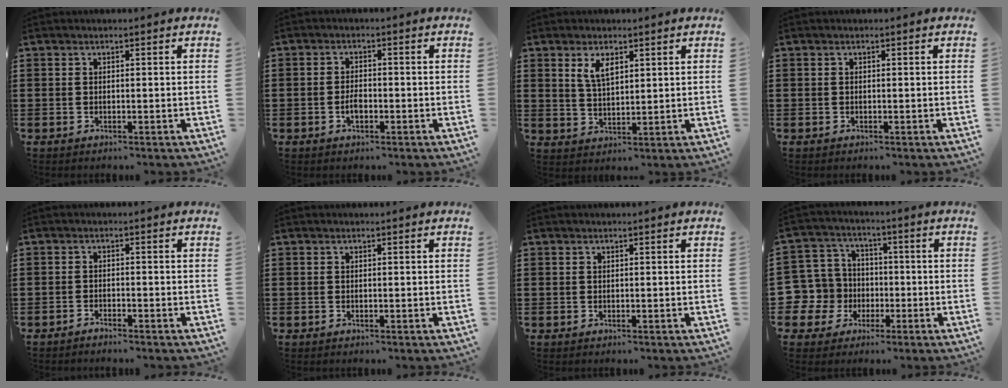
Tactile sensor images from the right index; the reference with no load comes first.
{"total": 2.3, "force": [-0.8, 1.2, 1.8], "torque": [-0.034, 0.003, -0.015]}
{"total": 3.7, "force": [2.0, 1.6, 2.7], "torque": [-0.058, 0.005, 0.036]}
{"total": 0.0}
{"total": 1.2, "force": [-1.2, -0.1, 0.0], "torque": [-0.003, 0.002, -0.025]}
{"total": 0.0}
{"total": 0.0}
{"total": 8.7, "force": [-1.0, 8.5, 1.6], "torque": [-0.106, -0.004, -0.020]}